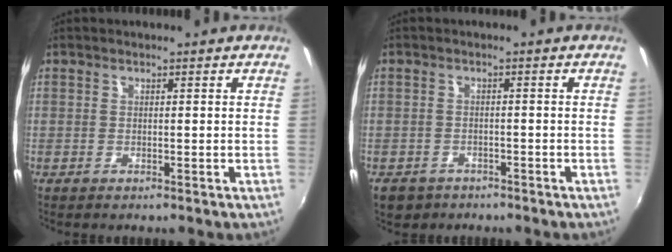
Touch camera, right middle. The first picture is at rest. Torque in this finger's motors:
{"motor_torque": [0.08, -0.66, 0.04, 0.04]}